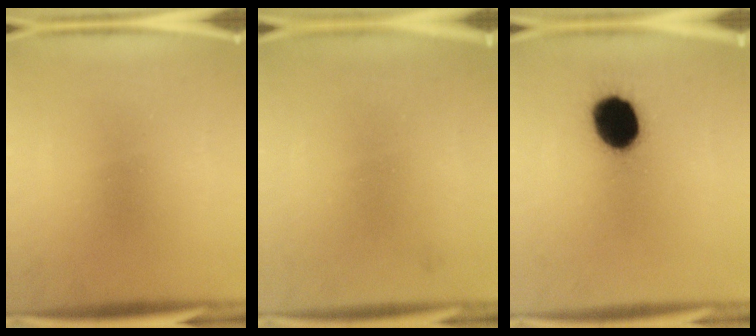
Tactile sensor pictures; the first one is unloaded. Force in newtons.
{"total": 1.1}
{"total": 13.9}